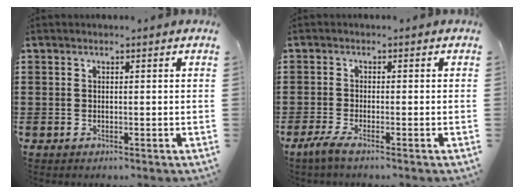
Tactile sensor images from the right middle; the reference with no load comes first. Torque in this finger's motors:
{"motor_torque": [1.18, 0.36, 0.16, 0.05]}